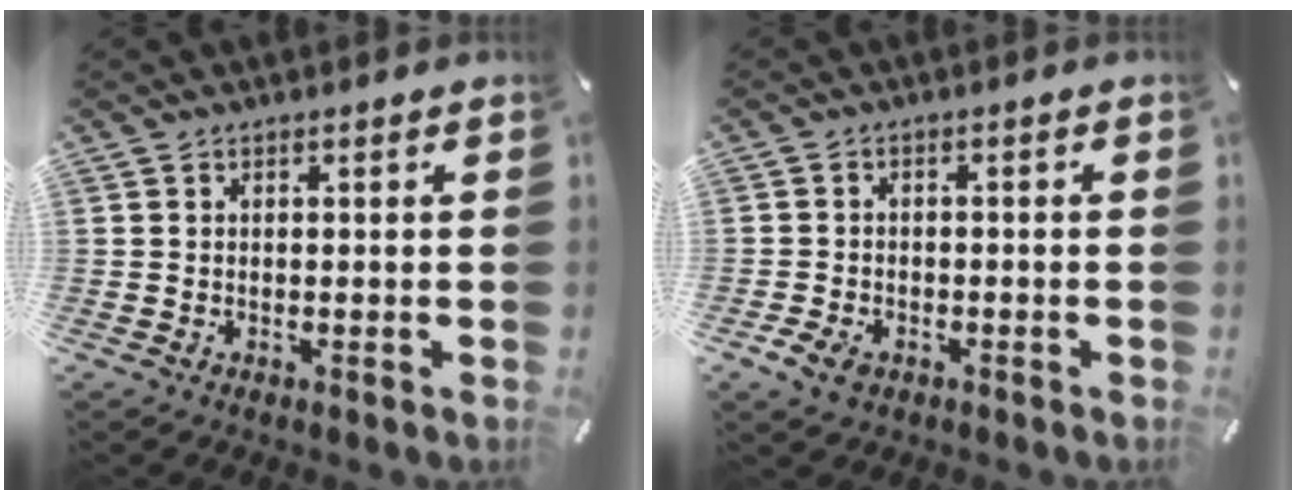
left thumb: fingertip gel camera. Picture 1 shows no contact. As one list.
[{"total": 3.5, "force": [-2.0, 2.4, 1.6], "torque": [-0.041, 0.006, -0.040]}]